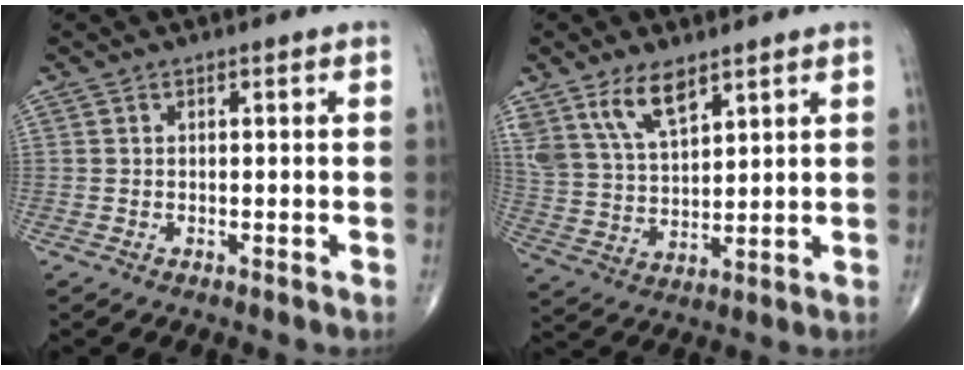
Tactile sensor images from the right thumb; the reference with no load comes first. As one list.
[{"total": 9.8, "force": [6.4, 4.2, 6.2], "torque": [-0.112, -0.026, 0.134]}]